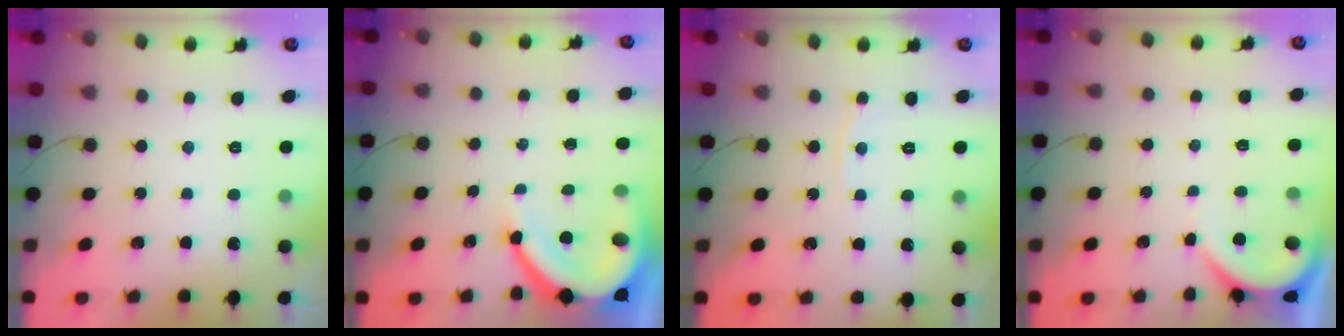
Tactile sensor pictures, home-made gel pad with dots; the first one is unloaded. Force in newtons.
{"total": 11.9, "press": 11.9, "slide": 1.4}
{"total": 2.9, "press": 2.9, "slide": 0.1}
{"total": 2.9, "press": 2.8, "slide": 0.3}